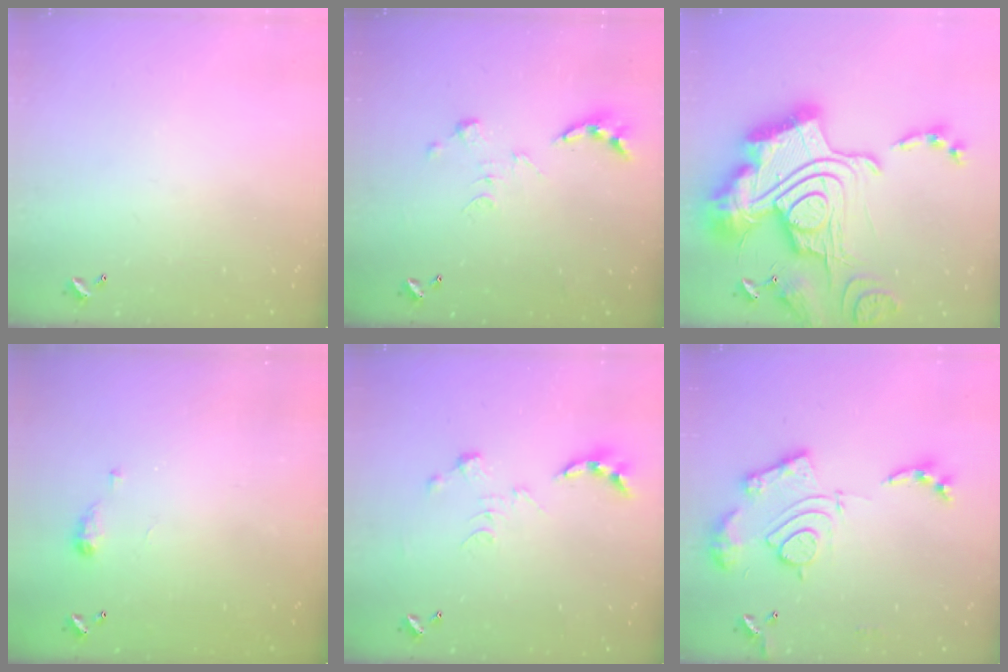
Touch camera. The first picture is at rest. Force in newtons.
{"total": 0.0}
{"total": 4.8, "press": 4.1, "slide": 2.6}
{"total": 4.8, "press": 4.7, "slide": 0.6}
{"total": 0.0}
{"total": 17.4, "press": 17.3, "slide": 1.7}